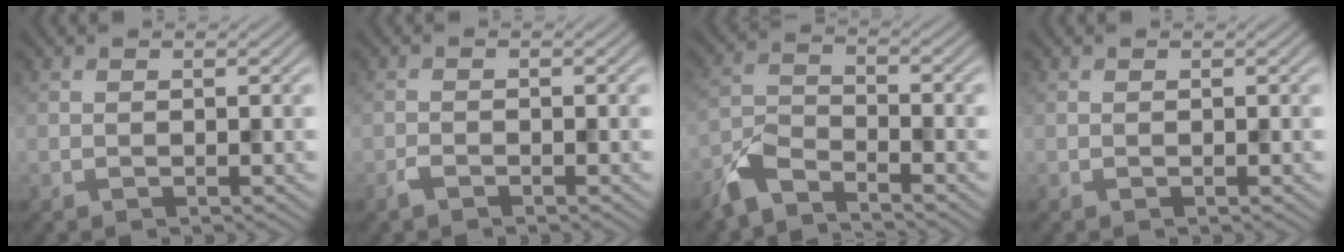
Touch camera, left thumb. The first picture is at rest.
{"total": 1.1, "force": [-0.9, 0.3, 0.5], "torque": [-0.013, 0.000, -0.020]}
{"total": 5.1, "force": [-4.2, 1.6, 2.5], "torque": [-0.058, -0.006, -0.101]}
{"total": 0.0}